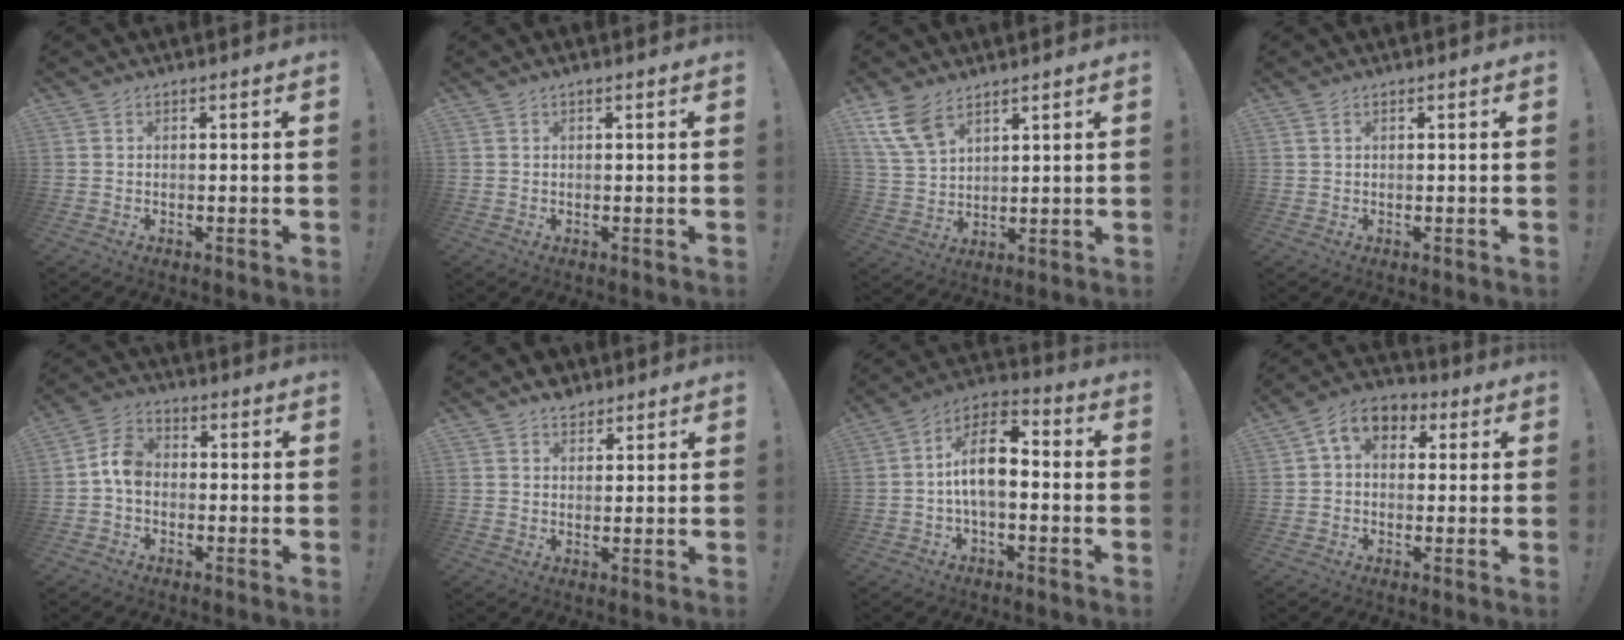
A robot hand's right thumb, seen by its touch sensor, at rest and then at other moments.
{"total": 0.0}
{"total": 9.9, "force": [6.6, 5.1, 5.3], "torque": [-0.110, -0.029, 0.130]}
{"total": 0.9, "force": [0.5, 0.3, 0.7], "torque": [-0.016, 0.001, 0.010]}
{"total": 7.0, "force": [-1.2, 4.9, 4.8], "torque": [-0.092, 0.019, -0.019]}
{"total": 4.0, "force": [3.0, 2.4, 0.8], "torque": [-0.007, -0.016, 0.055]}
{"total": 11.9, "force": [-0.6, 5.9, 10.4], "torque": [-0.190, 0.012, -0.012]}
{"total": 7.9, "force": [2.2, 5.6, 5.0], "torque": [-0.079, 0.005, 0.045]}